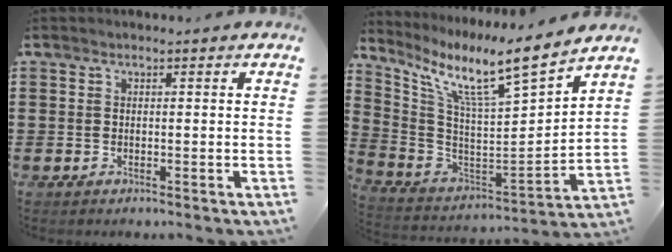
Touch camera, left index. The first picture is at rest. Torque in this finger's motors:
{"motor_torque": [2.14, 0.00, 0.30, 0.21]}